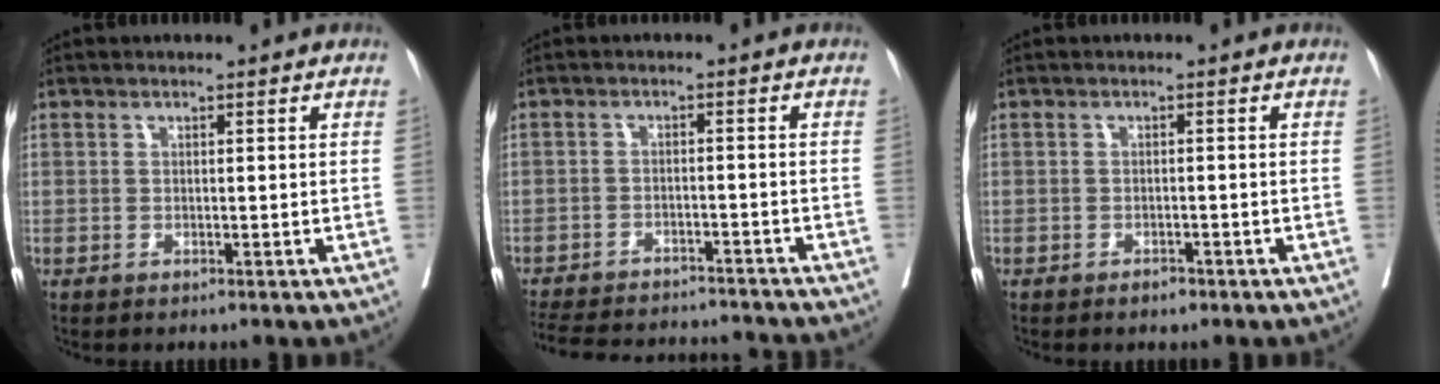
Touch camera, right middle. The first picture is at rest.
{"total": 17.0, "force": [-15.8, 3.2, 5.2], "torque": [-0.126, -0.010, -0.217]}
{"total": 1.4, "force": [-1.0, 0.6, 0.6], "torque": [-0.011, 0.001, -0.012]}